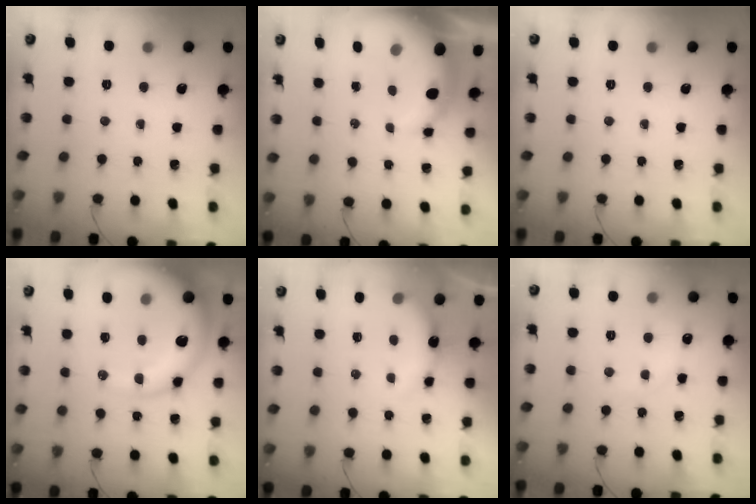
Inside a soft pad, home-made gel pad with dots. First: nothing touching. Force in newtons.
{"total": 7.5, "press": 7.4, "slide": 1.3}
{"total": 0.0}
{"total": 17.2, "press": 16.8, "slide": 3.6}
{"total": 5.6, "press": 5.6, "slide": 0.6}
{"total": 3.6, "press": 3.4, "slide": 0.9}